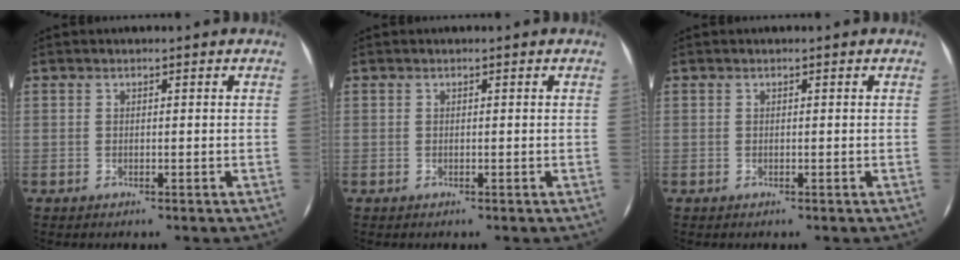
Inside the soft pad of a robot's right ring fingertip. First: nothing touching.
{"total": 0.0}
{"total": 0.0}